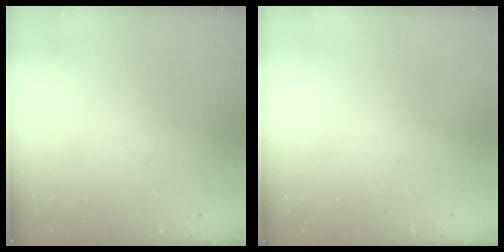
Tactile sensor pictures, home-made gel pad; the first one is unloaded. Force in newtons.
{"total": 0.0}